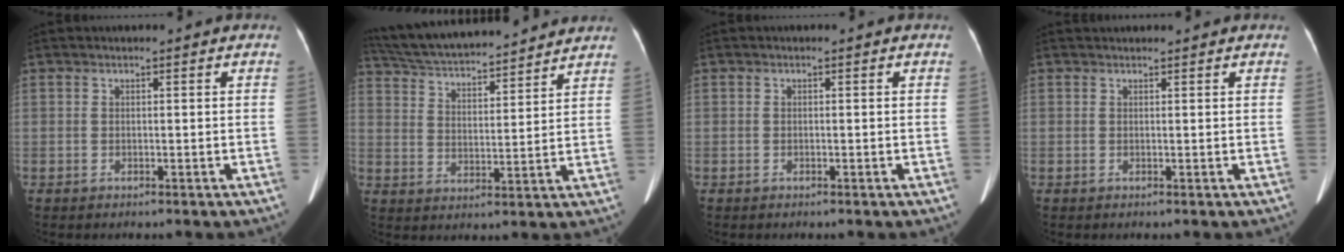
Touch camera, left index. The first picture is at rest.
{"total": 19.7, "force": [18.0, 3.0, 7.4], "torque": [-0.137, 0.034, 0.281]}
{"total": 0.0}
{"total": 2.2, "force": [2.2, 0.3, 0.4], "torque": [-0.007, 0.027, 0.034]}